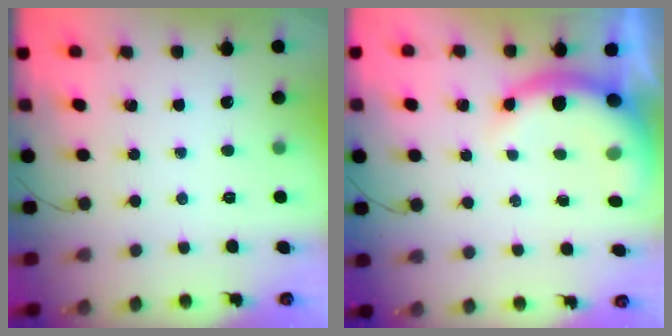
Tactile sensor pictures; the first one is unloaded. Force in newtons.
{"total": 8.2, "press": 8.2, "slide": 0.9}